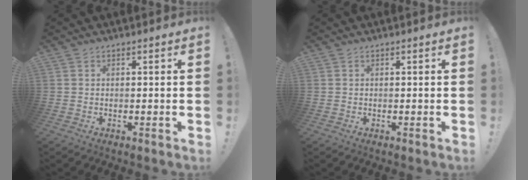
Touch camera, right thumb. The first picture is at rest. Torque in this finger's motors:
{"motor_torque": [-0.05, 0.06, 0.10, -0.02, 0.10]}